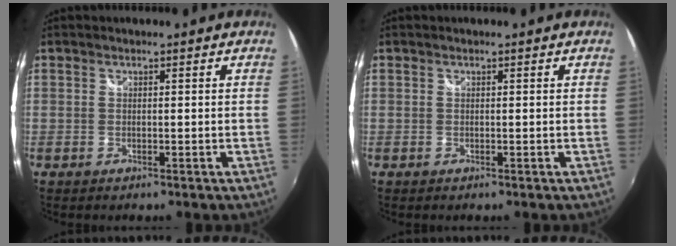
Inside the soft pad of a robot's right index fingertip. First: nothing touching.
{"total": 0.0}